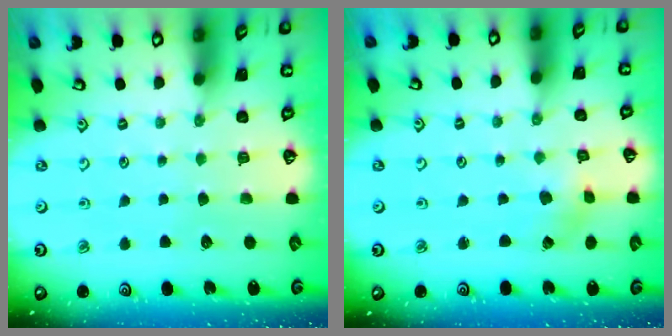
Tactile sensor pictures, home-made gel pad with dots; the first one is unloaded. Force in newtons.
{"total": 0.8, "press": 0.8, "slide": 0.2}